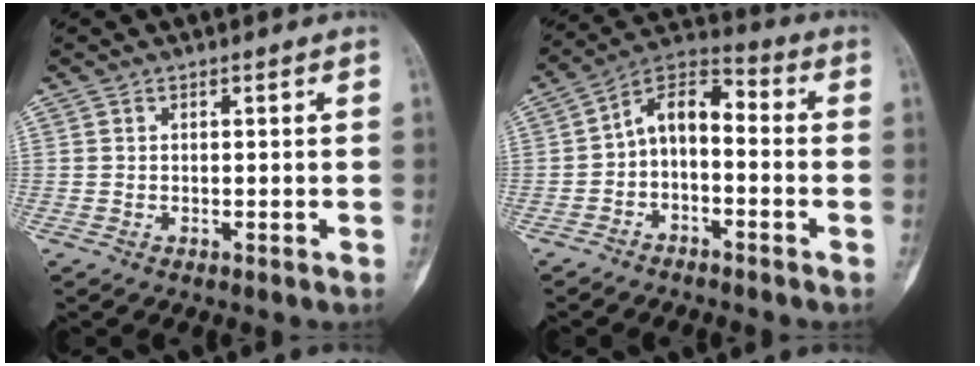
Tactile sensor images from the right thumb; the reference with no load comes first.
{"total": 9.1, "force": [-1.8, 5.3, 7.1], "torque": [-0.104, 0.057, -0.047]}